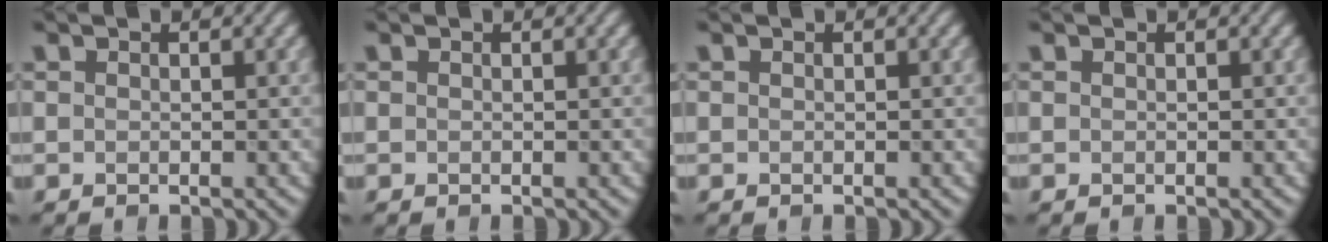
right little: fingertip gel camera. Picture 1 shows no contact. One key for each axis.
{"total": 0.0}
{"total": 0.0}
{"total": 0.0}